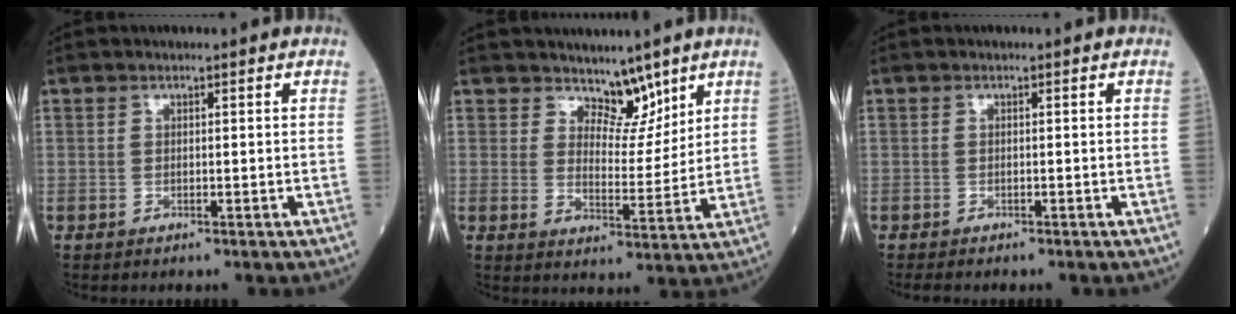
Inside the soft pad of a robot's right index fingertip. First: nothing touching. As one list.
[{"total": 5.4, "force": [4.5, 2.4, 1.6], "torque": [-0.018, -0.010, 0.079]}, {"total": 2.1, "force": [-1.8, 0.5, 0.9], "torque": [-0.017, -0.005, -0.023]}]